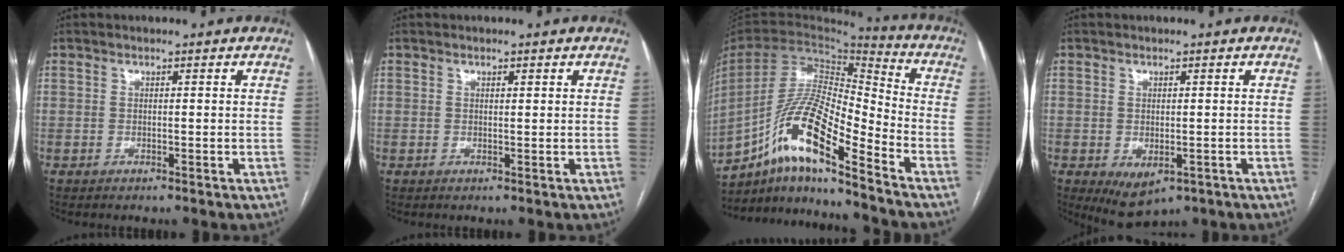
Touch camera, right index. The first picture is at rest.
{"total": 0.5, "force": [0.3, 0.1, 0.4], "torque": [-0.009, -0.001, 0.005]}
{"total": 16.7, "force": [-10.6, 2.2, 12.7], "torque": [-0.251, 0.006, -0.190]}
{"total": 5.1, "force": [-2.1, 2.9, 3.7], "torque": [-0.054, -0.010, -0.017]}